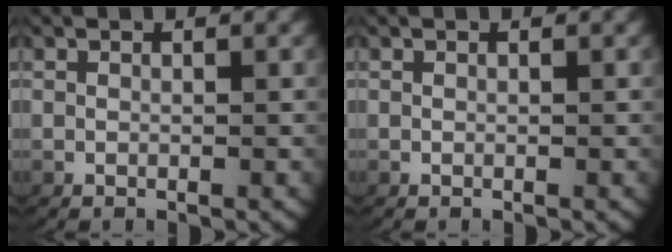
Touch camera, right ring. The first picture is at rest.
{"total": 0.0}